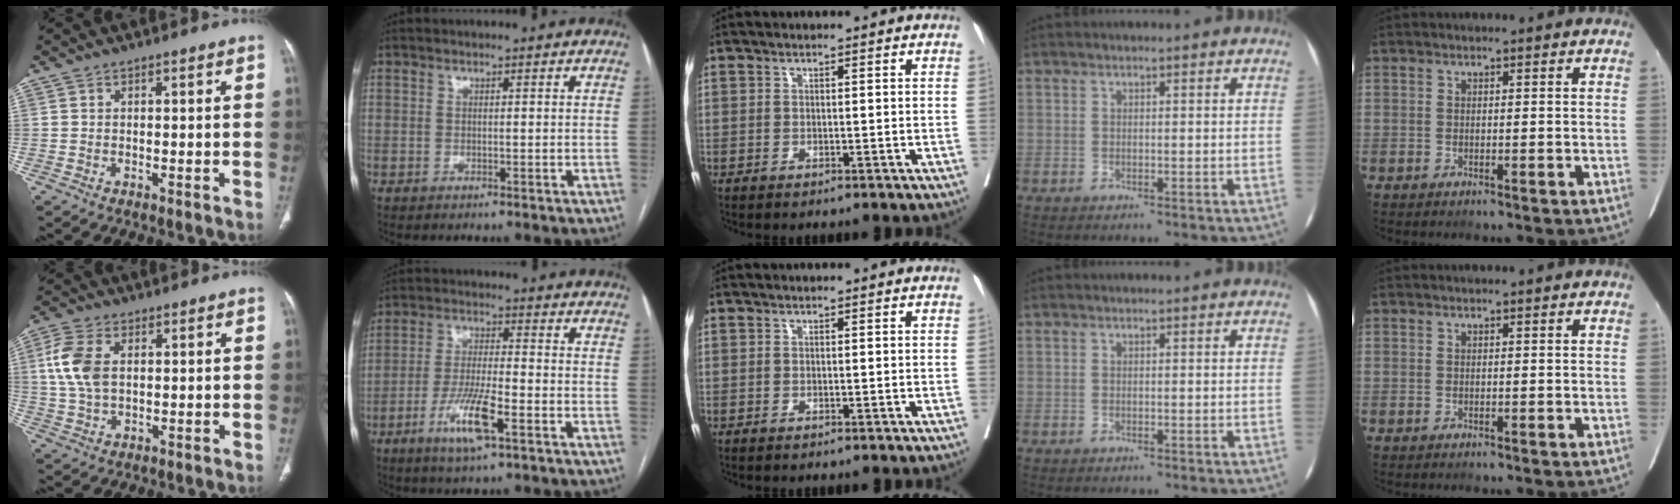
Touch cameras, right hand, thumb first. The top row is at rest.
{"thumb": {"total": 8.6, "force": [1.5, 5.2, 6.7], "torque": [-0.154, 0.007, 0.033]}, "index": {"total": 8.7, "force": [-4.2, 1.0, 7.5], "torque": [-0.150, -0.011, -0.076]}}